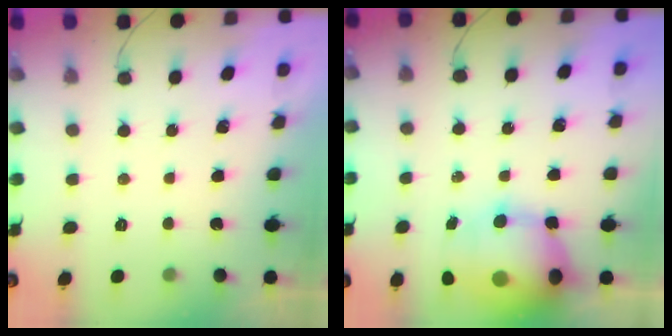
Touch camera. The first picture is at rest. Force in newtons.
{"total": 16.9, "press": 16.3, "slide": 4.5}